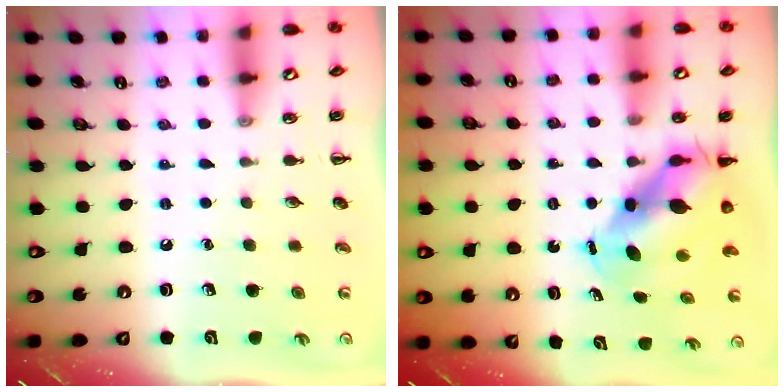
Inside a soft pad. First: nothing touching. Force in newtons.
{"total": 8.4, "press": 8.2, "slide": 1.9}